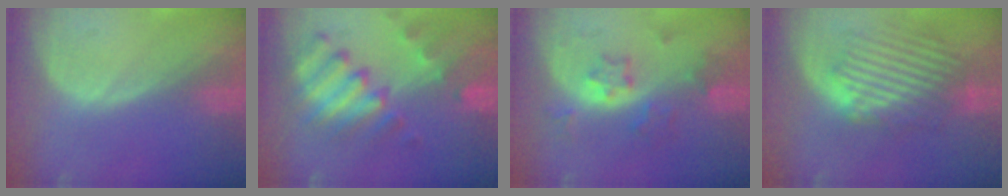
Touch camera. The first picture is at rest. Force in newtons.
{"total": 10.1, "press": 8.8, "slide": 4.9}
{"total": 5.7, "press": 5.3, "slide": 2.3}
{"total": 8.7, "press": 8.4, "slide": 2.1}